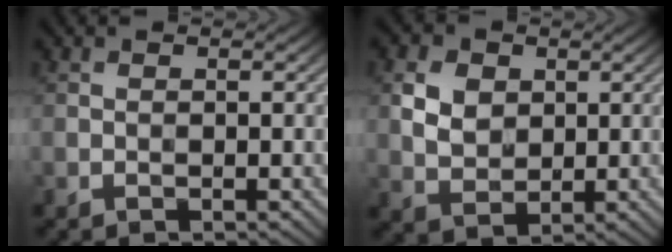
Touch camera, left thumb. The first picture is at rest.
{"total": 4.9, "force": [1.4, 3.8, 2.8], "torque": [-0.069, 0.000, 0.025]}